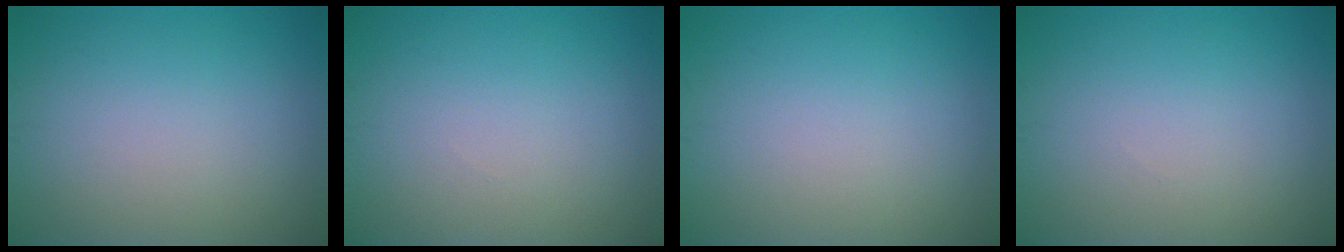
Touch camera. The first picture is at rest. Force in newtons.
{"total": 0.0}
{"total": 0.0}
{"total": 0.0}